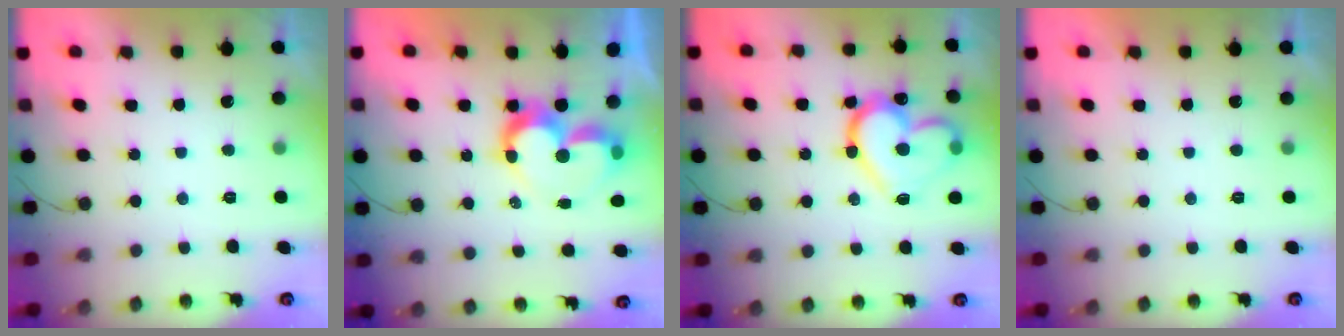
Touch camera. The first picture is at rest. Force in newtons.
{"total": 10.6, "press": 10.6, "slide": 0.7}
{"total": 19.8, "press": 19.7, "slide": 1.4}
{"total": 1.7, "press": 1.7, "slide": 0.1}